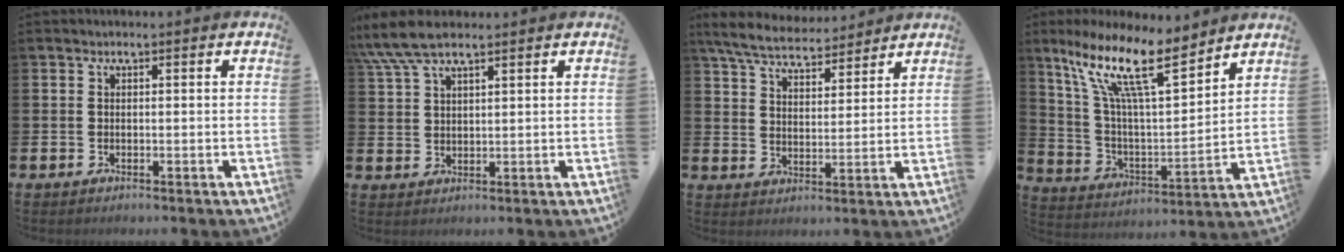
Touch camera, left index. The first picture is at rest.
{"total": 6.8, "force": [5.6, 1.6, 3.5], "torque": [-0.088, -0.009, 0.105]}
{"total": 6.8, "force": [6.4, 1.5, 1.7], "torque": [-0.063, -0.028, 0.116]}
{"total": 14.5, "force": [10.0, 4.1, 9.7], "torque": [-0.215, -0.044, 0.173]}